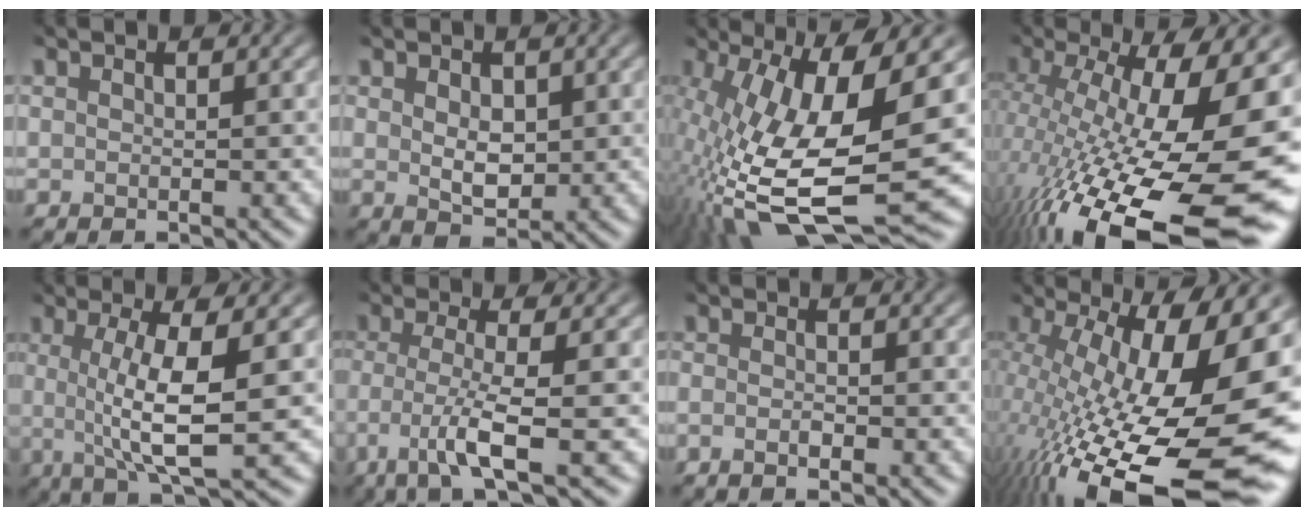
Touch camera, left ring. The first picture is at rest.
{"total": 2.7, "force": [0.2, 1.7, 2.1], "torque": [-0.050, -0.013, 0.010]}
{"total": 15.2, "force": [-2.4, 5.3, 14.0], "torque": [-0.277, -0.024, -0.030]}
{"total": 20.1, "force": [-6.6, 6.5, 17.9], "torque": [-0.287, -0.043, -0.101]}
{"total": 6.4, "force": [-1.1, 1.1, 6.3], "torque": [-0.098, -0.008, -0.019]}
{"total": 5.0, "force": [-2.3, 0.7, 4.4], "torque": [-0.075, -0.017, -0.047]}
{"total": 1.2, "force": [-1.1, 0.0, 0.4], "torque": [-0.010, -0.005, -0.020]}
{"total": 20.6, "force": [-4.0, 7.2, 18.8], "torque": [-0.306, -0.044, -0.056]}